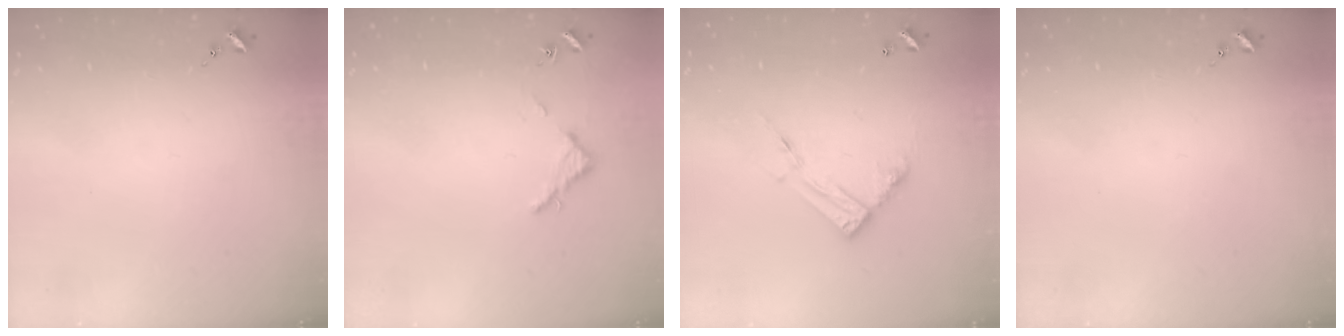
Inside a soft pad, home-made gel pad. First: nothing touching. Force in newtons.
{"total": 2.8, "press": 2.8, "slide": 0.3}
{"total": 11.2, "press": 11.2, "slide": 0.9}
{"total": 0.0}